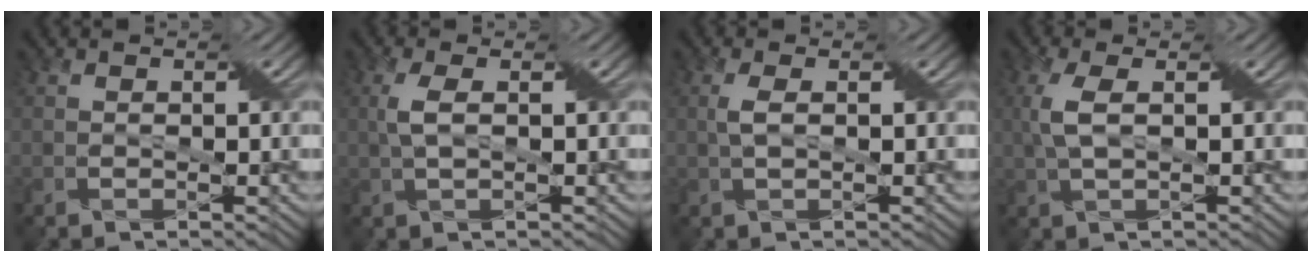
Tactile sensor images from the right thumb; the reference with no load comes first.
{"total": 2.8, "force": [0.4, 0.8, 2.7], "torque": [-0.068, 0.008, 0.007]}
{"total": 2.0, "force": [0.3, 0.5, 1.9], "torque": [-0.047, 0.008, 0.006]}
{"total": 3.9, "force": [0.6, 1.2, 3.7], "torque": [-0.097, 0.010, 0.013]}